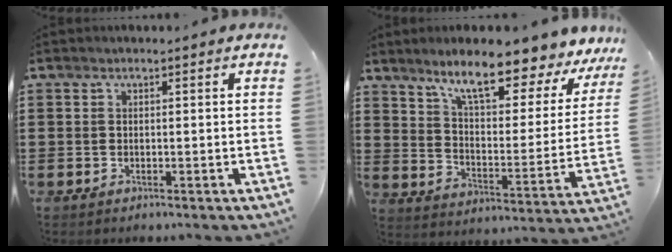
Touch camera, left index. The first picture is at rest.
{"total": 10.8, "force": [8.5, 1.3, 6.7], "torque": [-0.135, -0.053, 0.136]}